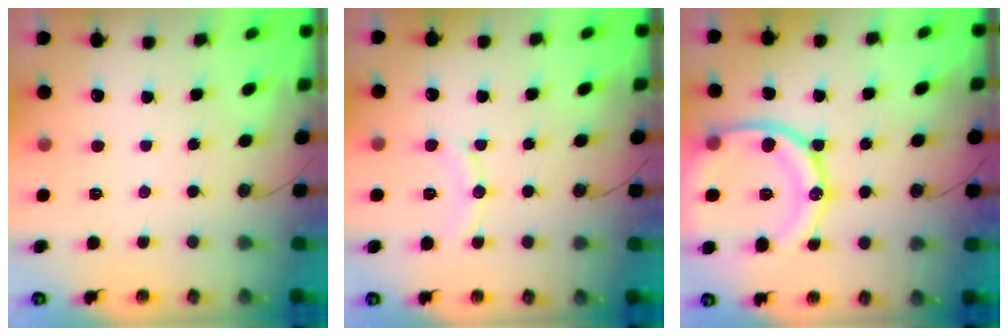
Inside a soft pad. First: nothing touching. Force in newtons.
{"total": 8.1, "press": 8.0, "slide": 0.8}
{"total": 20.0, "press": 19.9, "slide": 2.0}